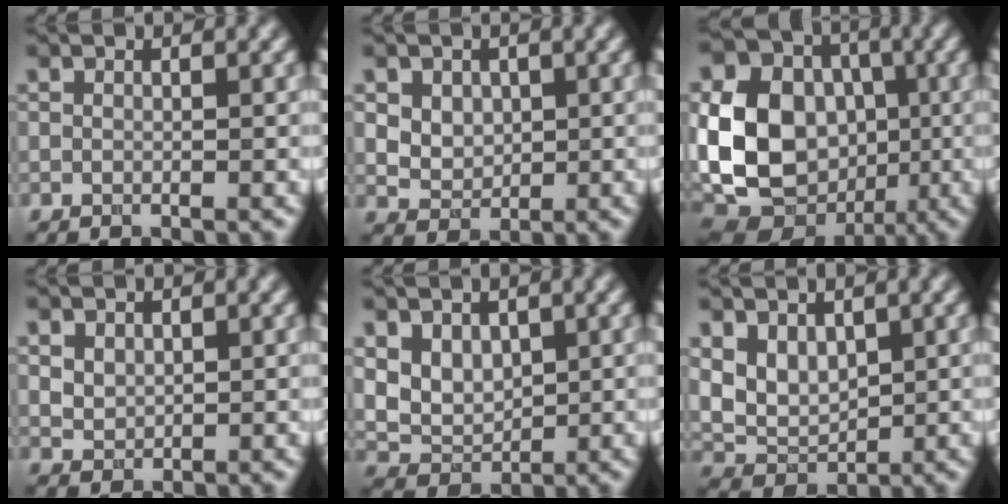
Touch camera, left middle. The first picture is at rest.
{"total": 4.5, "force": [1.8, 3.4, 2.2], "torque": [-0.045, 0.011, 0.034]}
{"total": 14.5, "force": [-1.4, 11.5, 8.7], "torque": [-0.189, -0.007, -0.024]}
{"total": 1.6, "force": [0.7, 1.2, 0.7], "torque": [-0.013, -0.003, 0.020]}
{"total": 3.8, "force": [1.5, 2.8, 2.2], "torque": [-0.045, -0.008, 0.039]}
{"total": 3.5, "force": [1.4, 2.4, 2.1], "torque": [-0.045, -0.007, 0.029]}